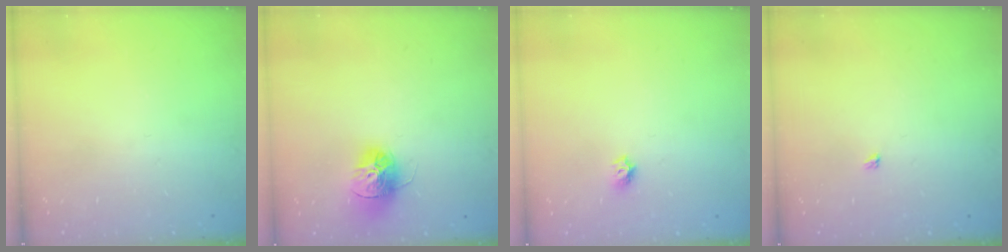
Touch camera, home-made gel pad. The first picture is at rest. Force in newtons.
{"total": 13.7, "press": 13.7, "slide": 1.0}
{"total": 5.6, "press": 5.6, "slide": 0.7}
{"total": 2.4, "press": 2.4, "slide": 0.4}